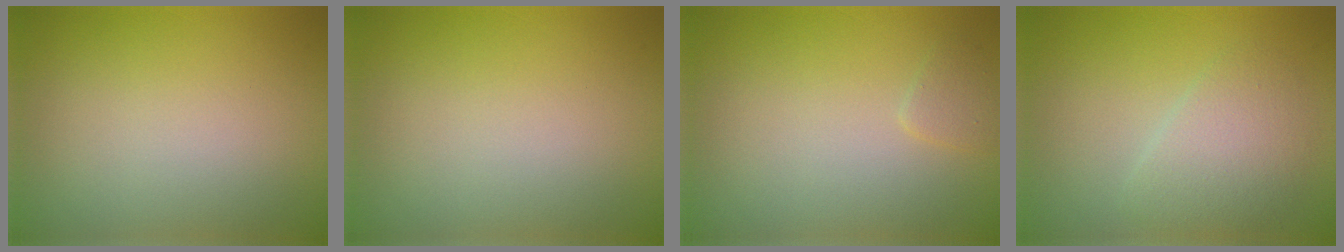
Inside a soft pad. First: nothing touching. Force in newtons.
{"total": 0.0}
{"total": 1.0, "press": 0.9, "slide": 0.1}
{"total": 3.2, "press": 3.2, "slide": 0.0}